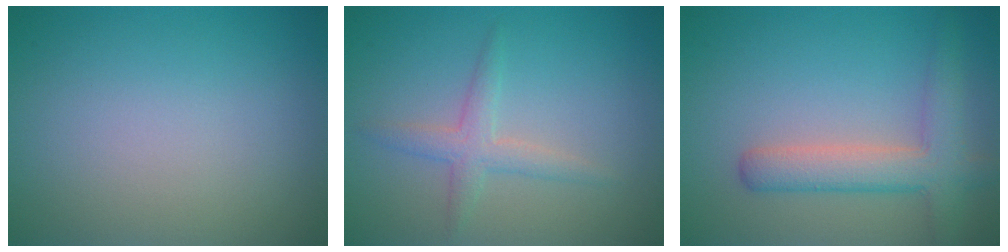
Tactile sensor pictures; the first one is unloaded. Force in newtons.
{"total": 2.3, "press": 2.3, "slide": 0.1}
{"total": 4.3, "press": 4.3, "slide": 0.3}